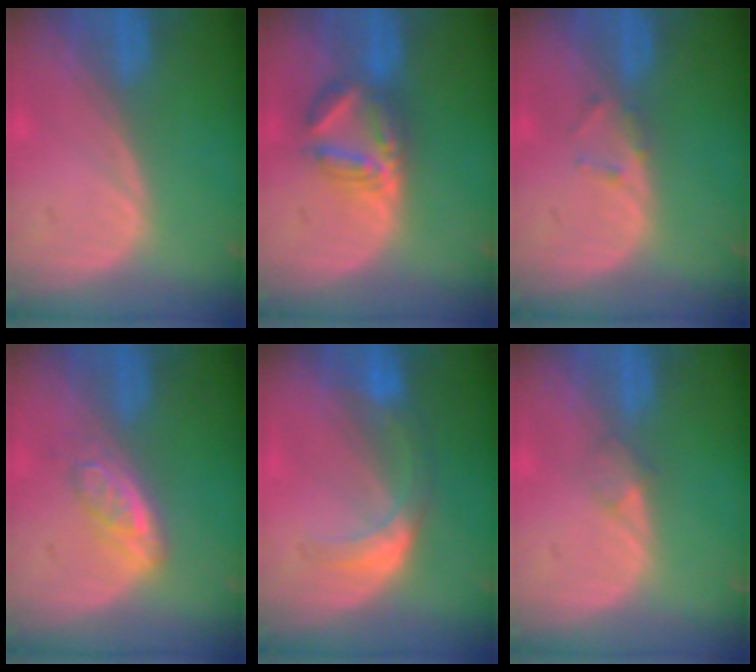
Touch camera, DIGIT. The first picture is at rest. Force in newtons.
{"total": 5.8, "press": 5.7, "slide": 1.2}
{"total": 1.3, "press": 1.3, "slide": 0.4}
{"total": 4.1, "press": 4.0, "slide": 0.3}
{"total": 5.8, "press": 5.1, "slide": 2.7}
{"total": 1.4, "press": 1.4, "slide": 0.1}